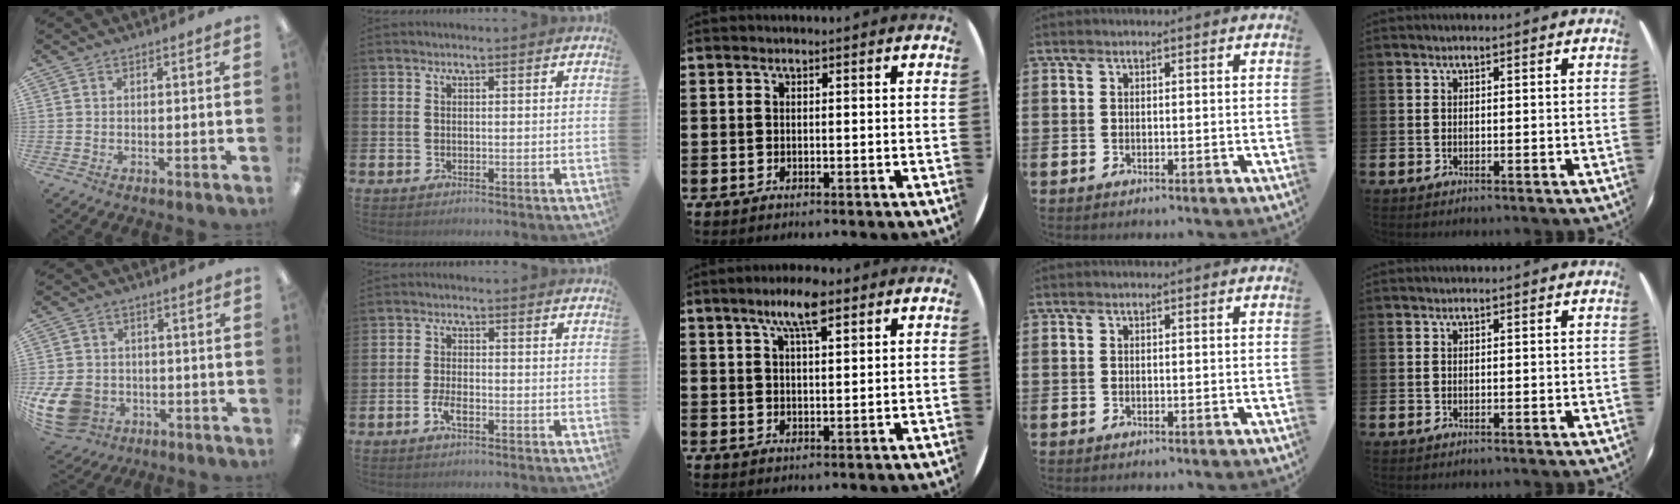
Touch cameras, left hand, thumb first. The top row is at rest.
{"thumb": {"total": 11.7, "force": [-4.0, 9.0, 6.4], "torque": [-0.147, 0.023, -0.069]}, "index": {"total": 2.6, "force": [-1.0, 1.1, 2.1], "torque": [-0.042, 0.004, -0.017]}, "middle": {"total": 6.4, "force": [4.4, 1.5, 4.4], "torque": [-0.086, 0.001, 0.074]}}